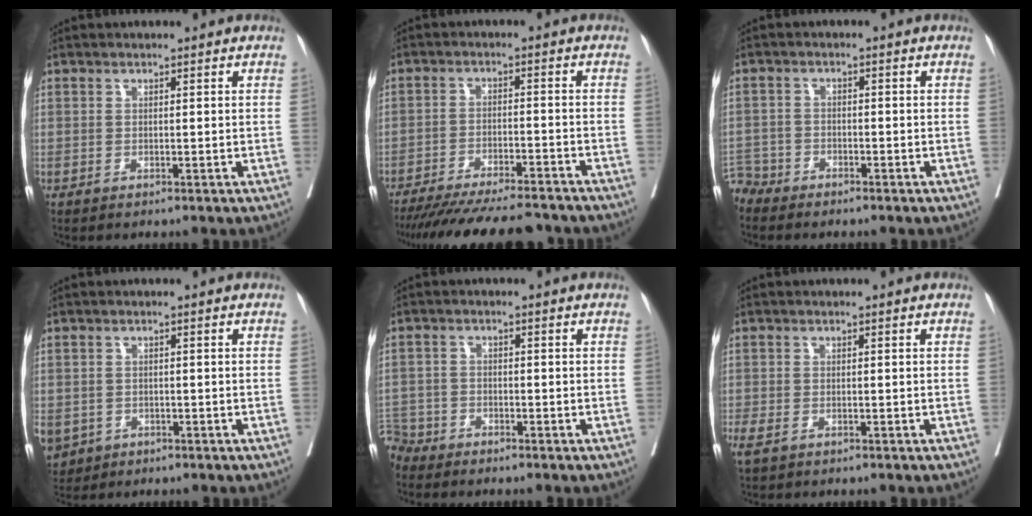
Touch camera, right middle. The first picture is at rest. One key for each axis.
{"total": 18.9, "fx": -17.1, "fy": 2.3, "fz": 7.7, "tx": -0.128, "ty": -0.030, "tz": -0.241}
{"total": 4.0, "fx": -3.5, "fy": 1.6, "fz": -0.8, "tx": 0.015, "ty": -0.001, "tz": -0.074}
{"total": 7.9, "fx": -3.7, "fy": 6.5, "fz": 2.7, "tx": -0.078, "ty": -0.001, "tz": -0.053}
{"total": 4.7, "fx": -4.2, "fy": 1.9, "fz": -0.8, "tx": 0.017, "ty": -0.004, "tz": -0.088}
{"total": 4.0, "fx": -2.6, "fy": 1.7, "fz": 2.6, "tx": -0.063, "ty": -0.008, "tz": -0.041}